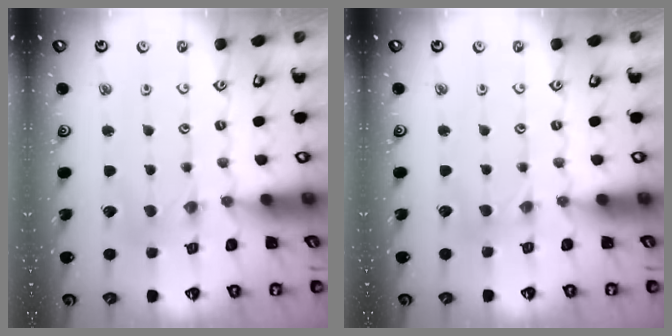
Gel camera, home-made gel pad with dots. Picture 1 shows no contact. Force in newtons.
{"total": 2.1, "press": 2.0, "slide": 0.4}